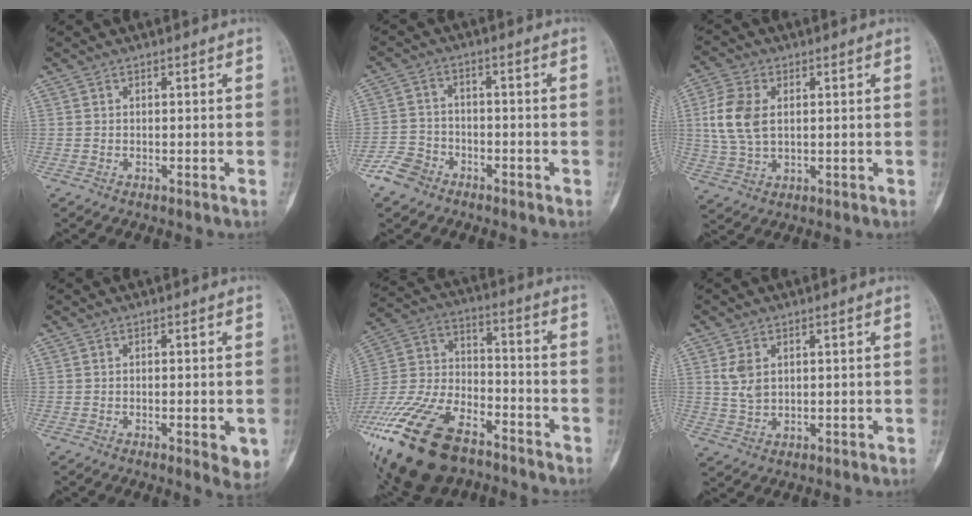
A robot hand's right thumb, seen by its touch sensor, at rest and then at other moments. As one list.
[{"total": 6.1, "force": [-4.2, 4.2, 1.4], "torque": [-0.010, 0.022, -0.085]}, {"total": 9.7, "force": [1.3, 6.3, 7.2], "torque": [-0.154, 0.003, 0.029]}, {"total": 5.0, "force": [-1.5, 1.8, 4.4], "torque": [-0.039, -0.006, -0.015]}, {"total": 27.8, "force": [-17.2, 14.1, 16.6], "torque": [-0.419, 0.029, -0.317]}, {"total": 4.6, "force": [1.2, 3.3, 3.0], "torque": [-0.044, -0.003, 0.029]}]